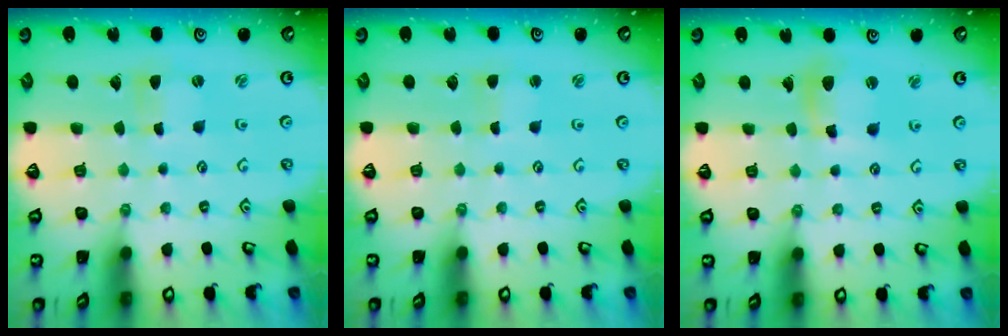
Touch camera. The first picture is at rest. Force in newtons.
{"total": 2.0, "press": 2.0, "slide": 0.3}
{"total": 9.2, "press": 9.2, "slide": 1.0}